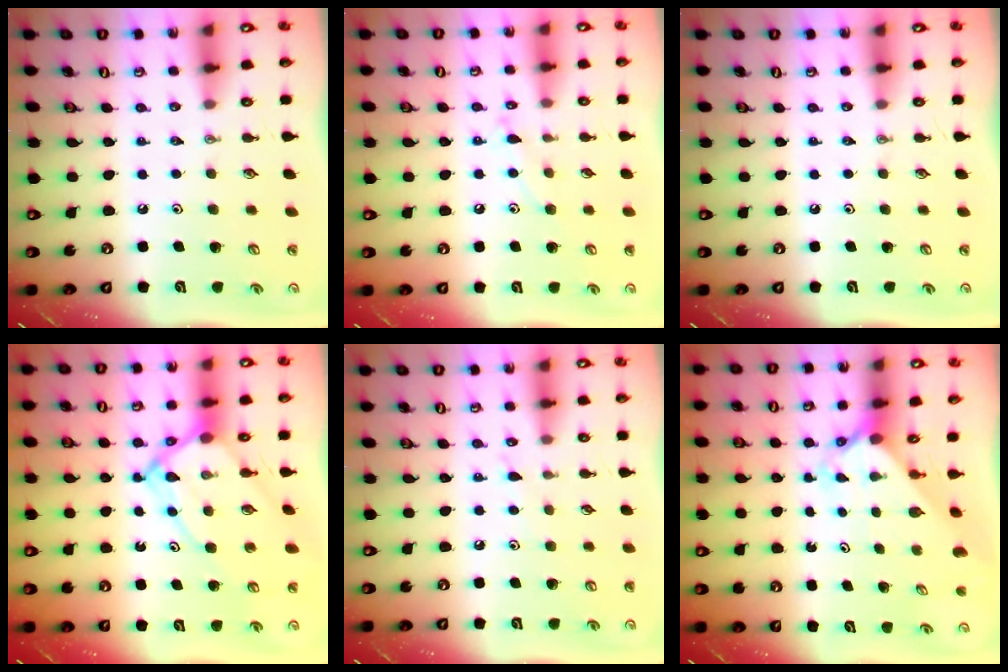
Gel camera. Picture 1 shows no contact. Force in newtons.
{"total": 7.5, "press": 7.4, "slide": 0.6}
{"total": 0.0}
{"total": 11.4, "press": 11.4, "slide": 1.1}
{"total": 6.5, "press": 6.5, "slide": 0.6}
{"total": 2.4, "press": 2.4, "slide": 0.2}